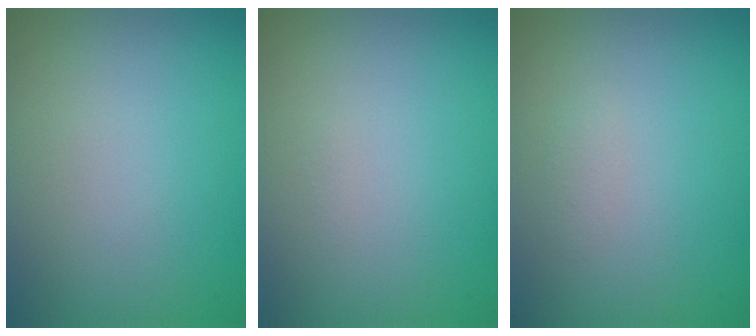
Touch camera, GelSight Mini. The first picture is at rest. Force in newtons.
{"total": 0.0}
{"total": 0.7, "press": 0.7, "slide": 0.1}